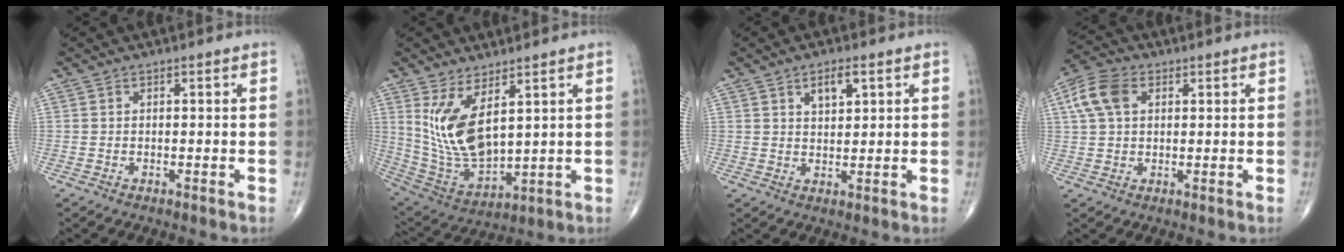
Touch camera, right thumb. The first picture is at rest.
{"total": 13.1, "force": [4.7, 5.8, 10.8], "torque": [-0.205, -0.036, 0.115]}
{"total": 4.1, "force": [2.0, 1.9, 3.0], "torque": [-0.038, -0.011, 0.033]}
{"total": 7.7, "force": [2.4, 5.1, 5.2], "torque": [-0.109, 0.013, 0.042]}